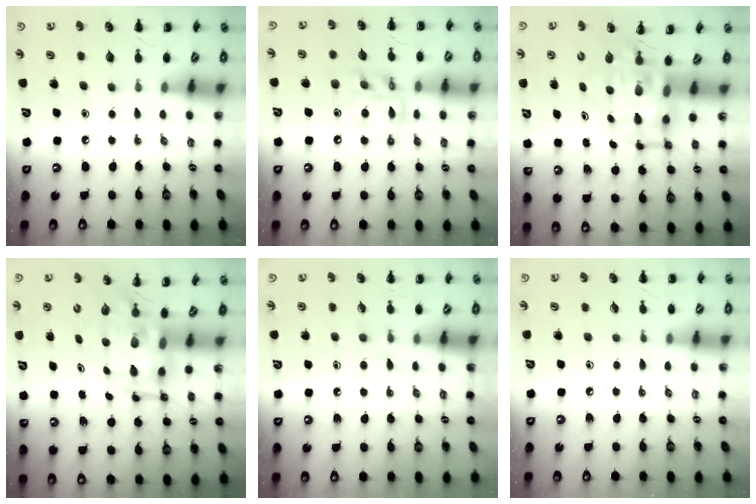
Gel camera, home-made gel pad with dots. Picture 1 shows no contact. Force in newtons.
{"total": 13.2, "press": 12.9, "slide": 2.8}
{"total": 7.5, "press": 7.2, "slide": 2.1}
{"total": 5.7, "press": 5.4, "slide": 1.9}
{"total": 5.9, "press": 5.6, "slide": 2.0}
{"total": 3.0, "press": 2.7, "slide": 1.2}